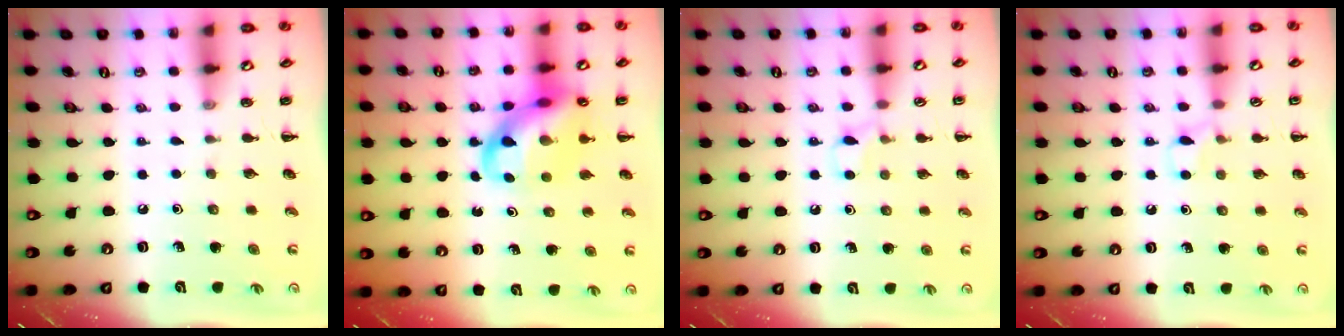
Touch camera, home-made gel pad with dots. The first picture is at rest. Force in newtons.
{"total": 14.8, "press": 14.3, "slide": 3.8}
{"total": 5.7, "press": 5.3, "slide": 2.0}
{"total": 5.7, "press": 5.3, "slide": 2.0}